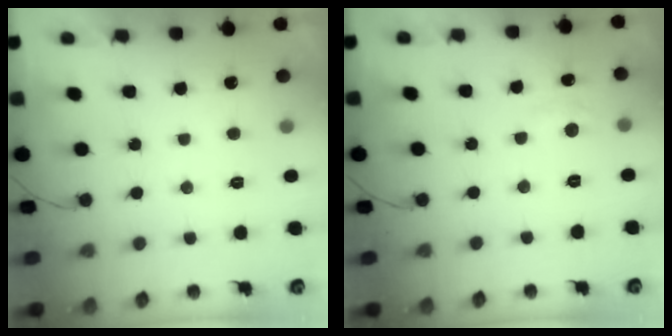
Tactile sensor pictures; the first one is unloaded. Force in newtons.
{"total": 2.3, "press": 2.3, "slide": 0.3}